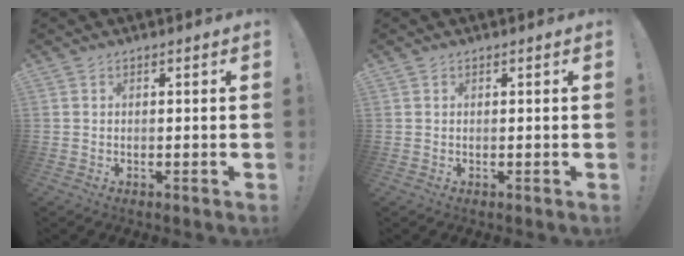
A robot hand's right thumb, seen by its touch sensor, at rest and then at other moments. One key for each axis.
{"total": 0.0}